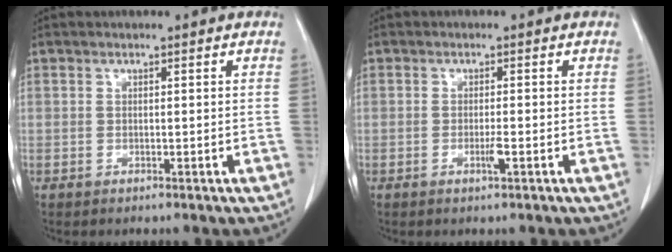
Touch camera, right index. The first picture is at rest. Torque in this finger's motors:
{"motor_torque": [0.31, -0.19, 0.24, 0.06]}